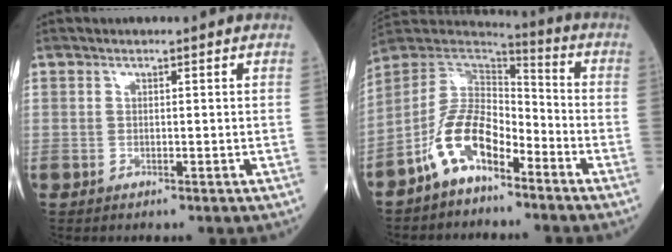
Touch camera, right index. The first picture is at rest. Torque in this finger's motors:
{"motor_torque": [0.55, -0.18, 0.37, 0.10]}